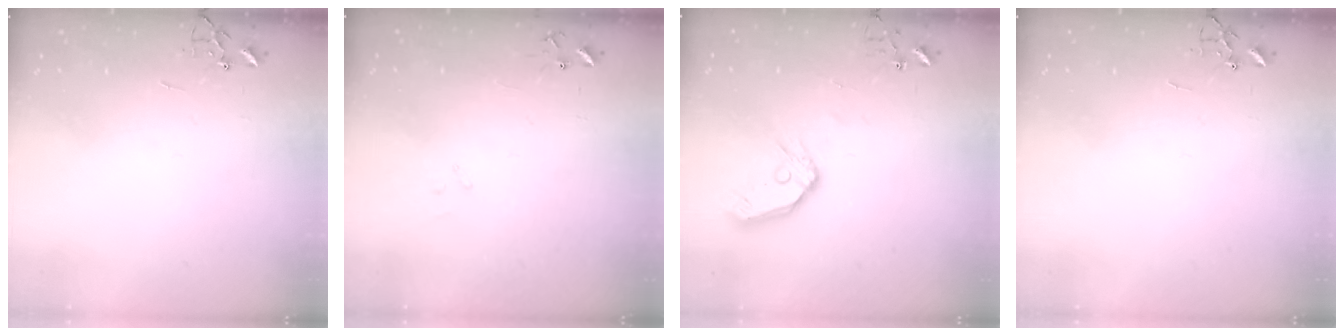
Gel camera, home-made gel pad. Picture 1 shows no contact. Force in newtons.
{"total": 7.8, "press": 7.8, "slide": 0.7}
{"total": 11.3, "press": 11.3, "slide": 1.3}
{"total": 0.0}